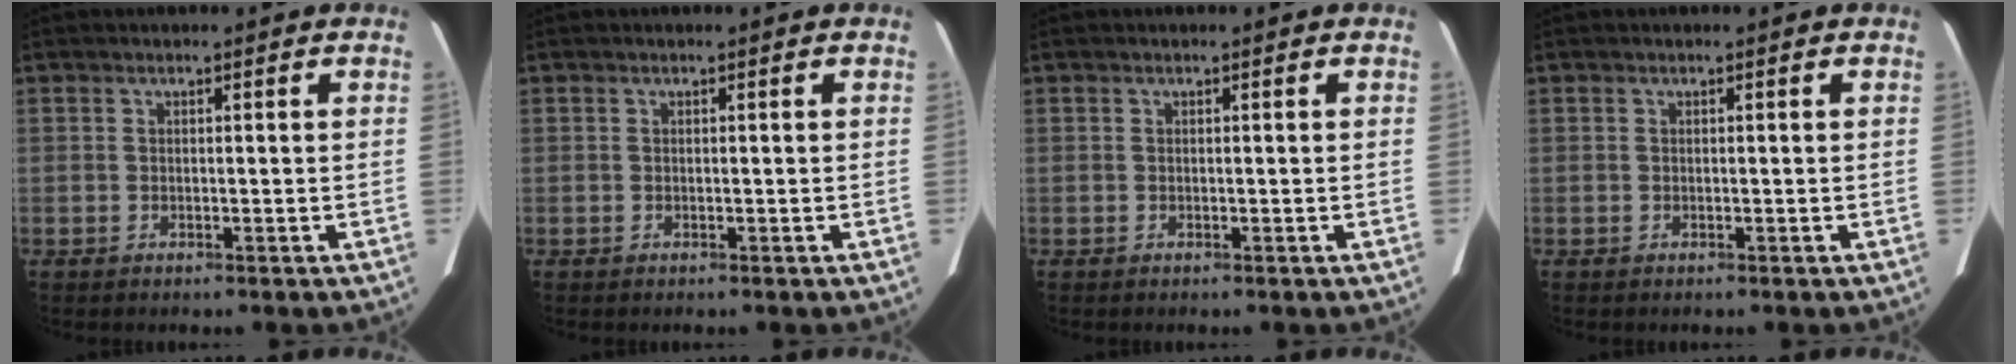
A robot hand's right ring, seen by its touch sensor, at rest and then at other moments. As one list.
[{"total": 0.0}, {"total": 0.0}, {"total": 0.0}]